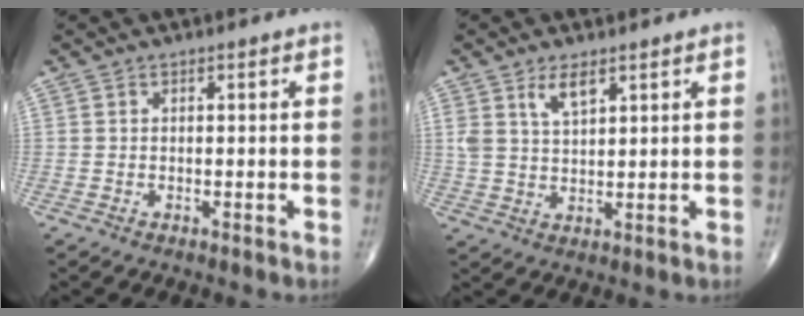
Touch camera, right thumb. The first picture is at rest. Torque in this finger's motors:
{"motor_torque": [-0.18, 0.28, 0.34, 0.31, 0.02]}